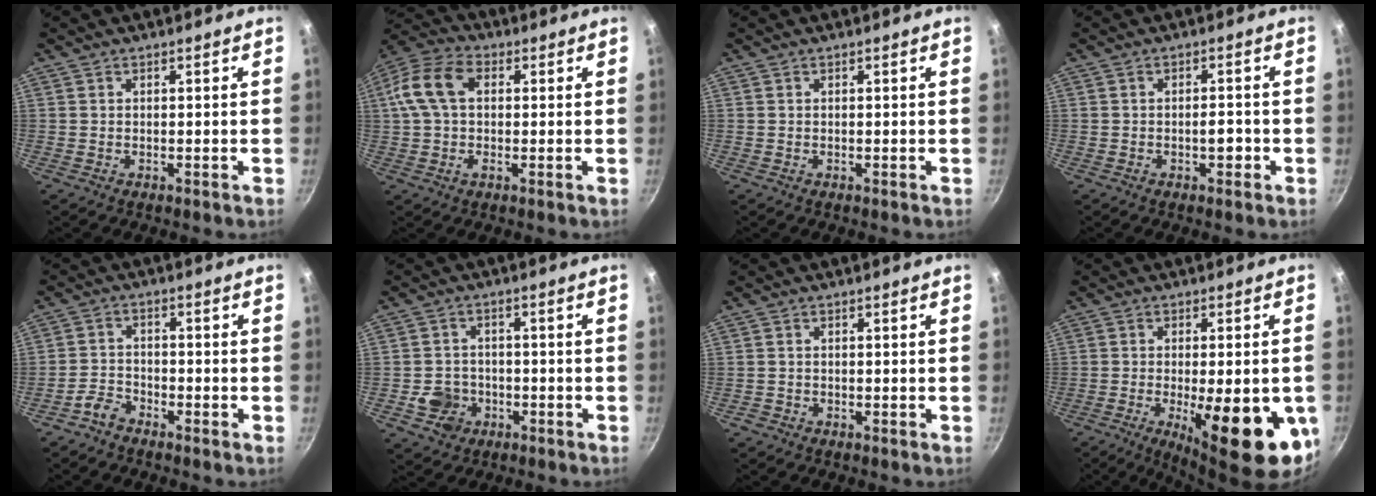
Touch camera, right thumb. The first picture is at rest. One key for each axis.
{"total": 11.3, "fx": 2.0, "fy": 7.3, "fz": 8.4, "tx": -0.166, "ty": 0.025, "tz": 0.018}
{"total": 0.0}
{"total": 3.0, "fx": -1.1, "fy": 1.4, "fz": 2.4, "tx": -0.025, "ty": 0.012, "tz": -0.016}
{"total": 3.3, "fx": -2.7, "fy": 1.5, "fz": 1.0, "tx": -0.019, "ty": 0.029, "tz": -0.058}
{"total": 5.9, "fx": -2.0, "fy": 5.1, "fz": 2.1, "tx": -0.017, "ty": 0.023, "tz": -0.030}
{"total": 0.7, "fx": -0.4, "fy": 0.6, "fz": 0.1, "tx": -0.003, "ty": 0.004, "tz": -0.008}
{"total": 19.4, "fx": -5.5, "fy": 6.4, "fz": 17.5, "tx": -0.210, "ty": -0.002, "tz": -0.065}